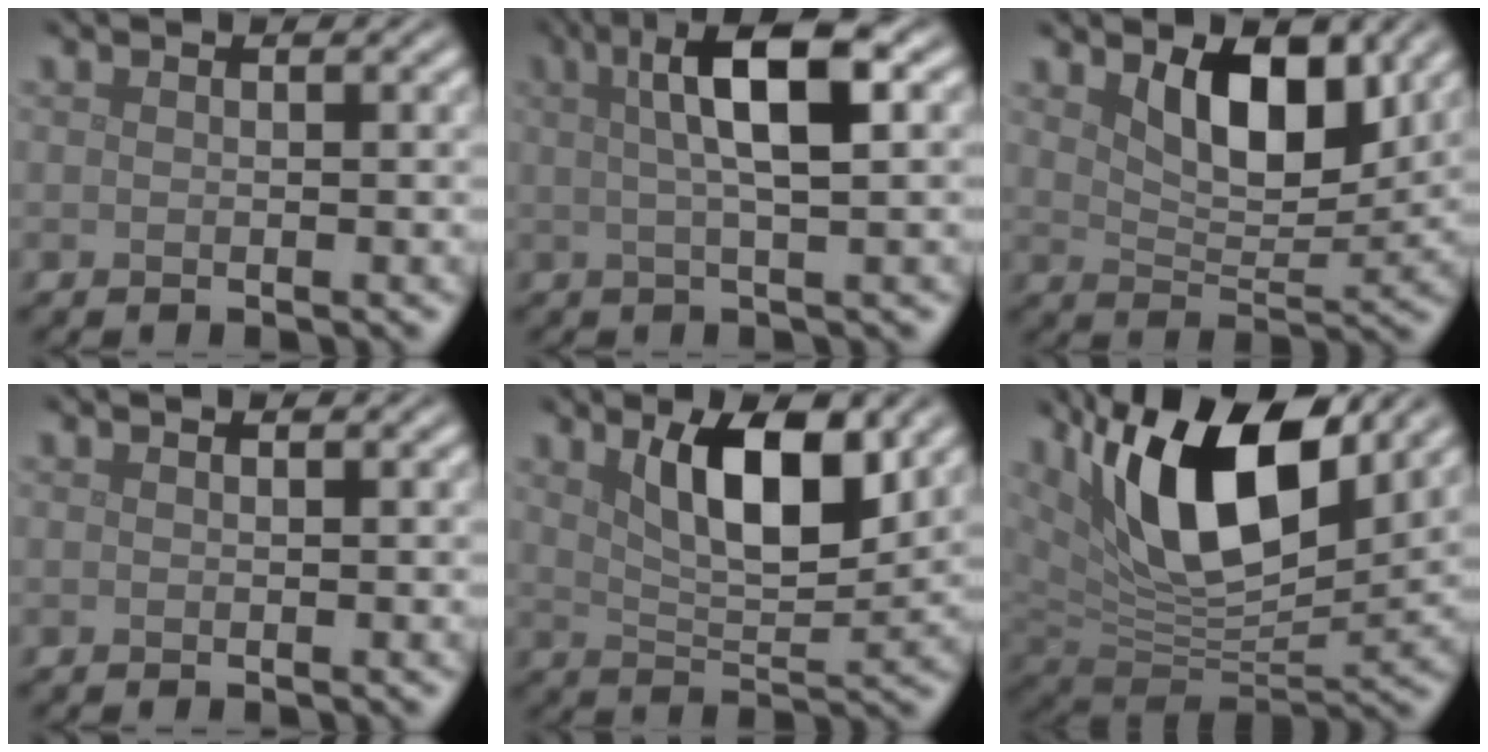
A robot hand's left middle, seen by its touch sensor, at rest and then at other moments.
{"total": 7.3, "force": [2.1, 1.9, 6.8], "torque": [-0.090, 0.020, 0.025]}
{"total": 5.9, "force": [2.9, 2.7, 4.4], "torque": [-0.077, -0.009, 0.044]}
{"total": 0.0}
{"total": 7.2, "force": [3.3, 2.6, 5.8], "torque": [-0.098, -0.003, 0.055]}
{"total": 12.7, "force": [5.9, 5.3, 9.9], "torque": [-0.163, 0.006, 0.103]}